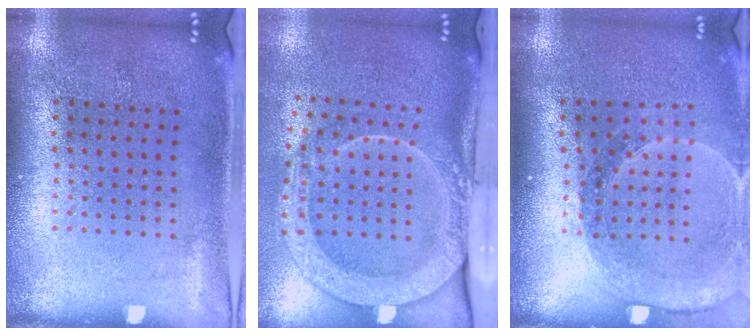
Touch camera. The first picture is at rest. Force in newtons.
{"total": 2.8, "press": 2.0, "slide": 1.9}
{"total": 1.5, "press": 1.5, "slide": 0.1}